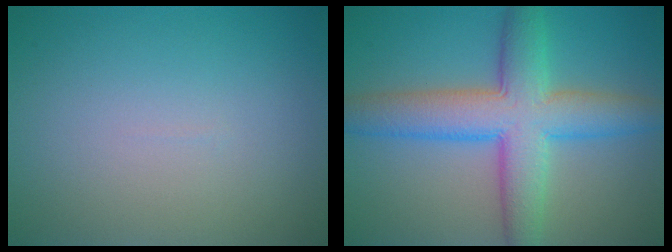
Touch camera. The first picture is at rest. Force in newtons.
{"total": 7.9, "press": 7.9, "slide": 0.1}